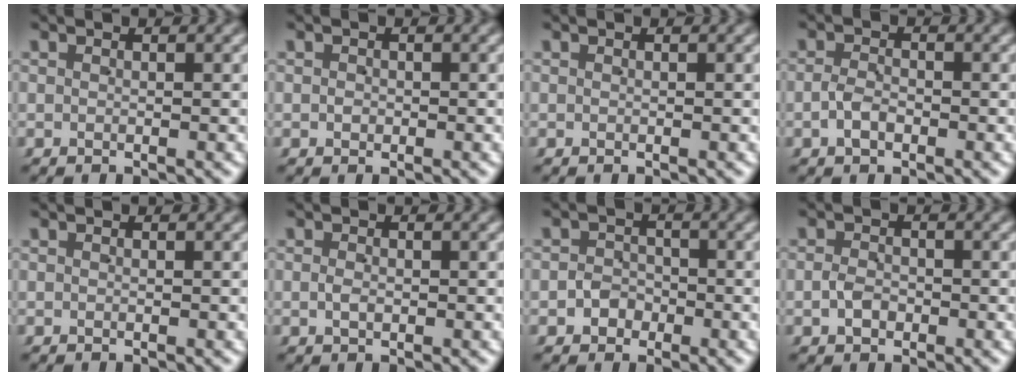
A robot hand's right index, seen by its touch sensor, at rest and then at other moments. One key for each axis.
{"total": 0.7, "fx": -0.3, "fy": 0.6, "fz": 0.0, "tx": -0.003, "ty": -0.003, "tz": 0.000}
{"total": 0.0}
{"total": 1.8, "fx": -1.1, "fy": 1.1, "fz": 0.9, "tx": -0.017, "ty": 0.004, "tz": -0.021}
{"total": 0.0}
{"total": 0.9, "fx": -0.3, "fy": 0.6, "fz": 0.6, "tx": -0.015, "ty": -0.003, "tz": -0.001}
{"total": 2.8, "fx": -1.3, "fy": 2.5, "fz": 0.2, "tx": 0.000, "ty": -0.005, "tz": -0.020}
{"total": 1.7, "fx": -0.8, "fy": 1.3, "fz": 0.7, "tx": -0.012, "ty": 0.002, "tz": -0.012}